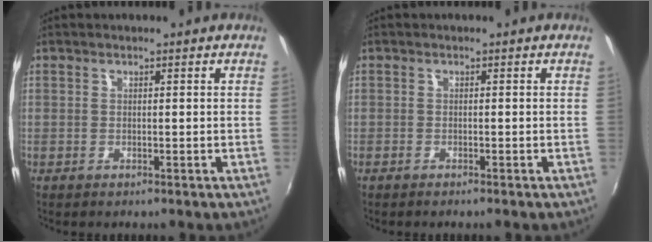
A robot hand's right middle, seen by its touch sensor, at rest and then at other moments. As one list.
[{"total": 0.9, "force": [-0.8, 0.2, 0.3], "torque": [-0.009, -0.003, -0.016]}]